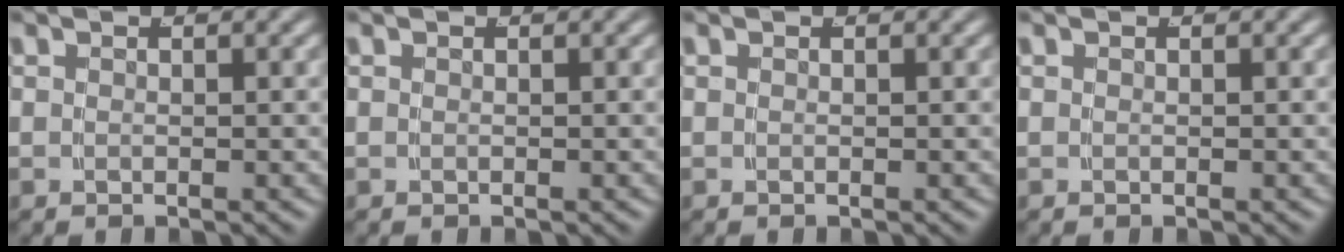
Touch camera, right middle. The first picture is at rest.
{"total": 0.0}
{"total": 0.0}
{"total": 0.0}